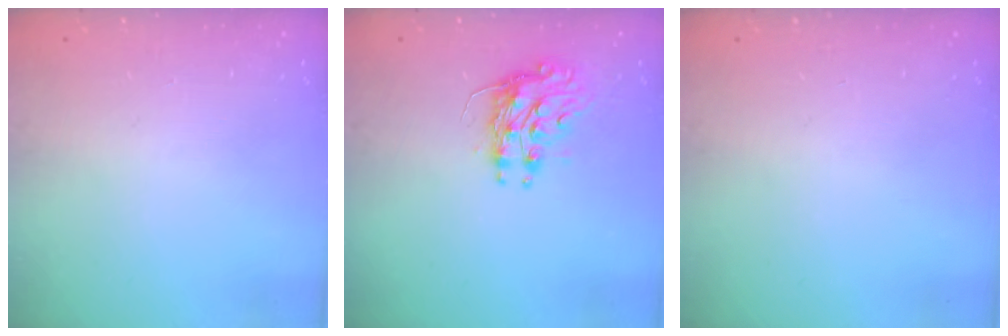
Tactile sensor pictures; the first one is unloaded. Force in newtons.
{"total": 9.1, "press": 9.0, "slide": 1.0}
{"total": 0.0}